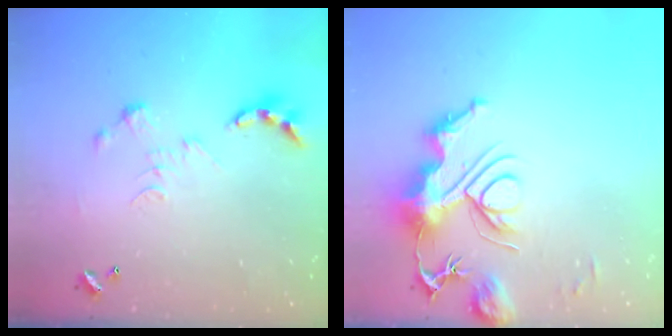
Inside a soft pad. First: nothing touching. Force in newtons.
{"total": 13.8, "press": 13.7, "slide": 0.8}